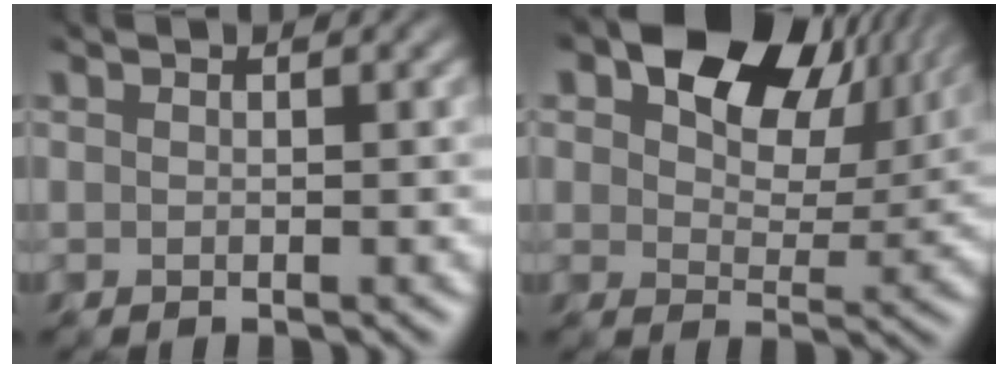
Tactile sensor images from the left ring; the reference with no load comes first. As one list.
[{"total": 12.8, "force": [7.1, 7.2, 7.8], "torque": [-0.109, 0.019, 0.101]}]